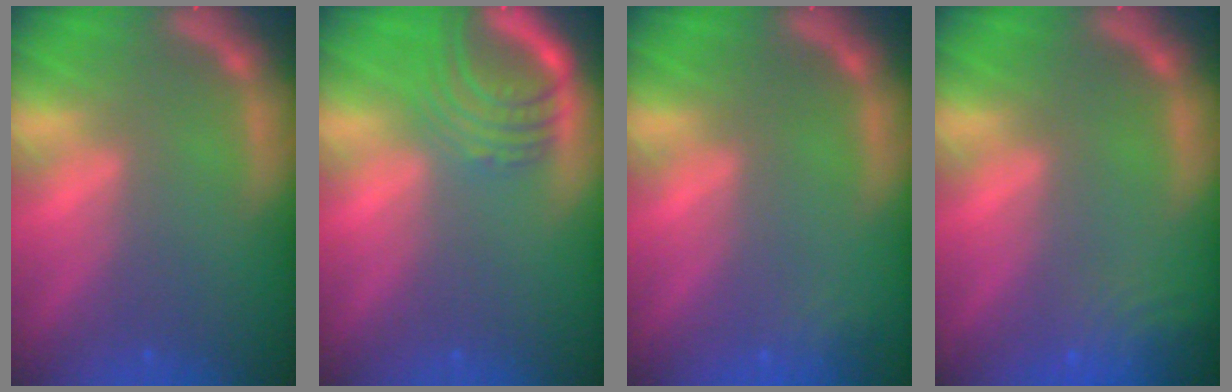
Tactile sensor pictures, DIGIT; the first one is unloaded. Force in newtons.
{"total": 6.1}
{"total": 1.4}
{"total": 5.1}